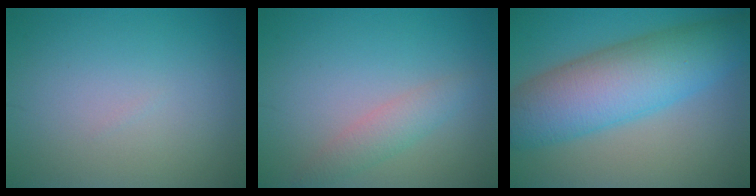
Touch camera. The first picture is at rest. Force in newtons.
{"total": 2.2, "press": 2.2, "slide": 0.1}
{"total": 9.6, "press": 9.6, "slide": 0.0}